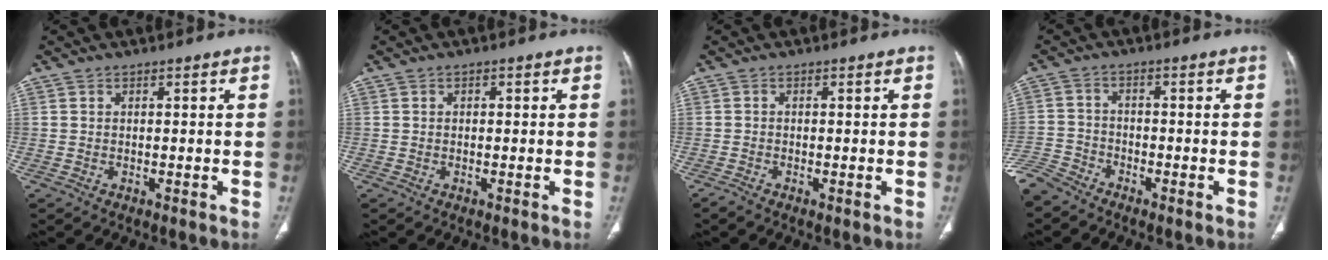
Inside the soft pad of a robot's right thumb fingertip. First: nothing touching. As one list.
[{"total": 0.7, "force": [0.2, 0.5, 0.5], "torque": [-0.003, 0.002, 0.002]}, {"total": 1.4, "force": [-0.8, 0.4, 1.0], "torque": [-0.024, -0.003, -0.020]}, {"total": 5.8, "force": [-5.3, 2.2, 1.1], "torque": [-0.033, 0.011, -0.113]}]